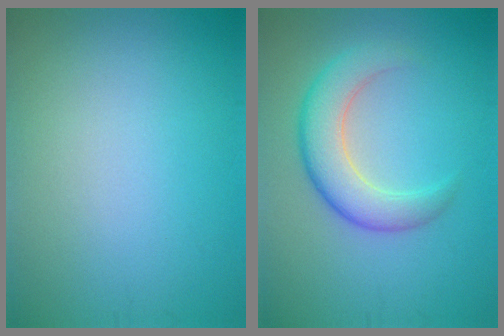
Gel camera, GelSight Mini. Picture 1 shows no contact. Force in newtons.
{"total": 5.0, "press": 5.0, "slide": 0.2}